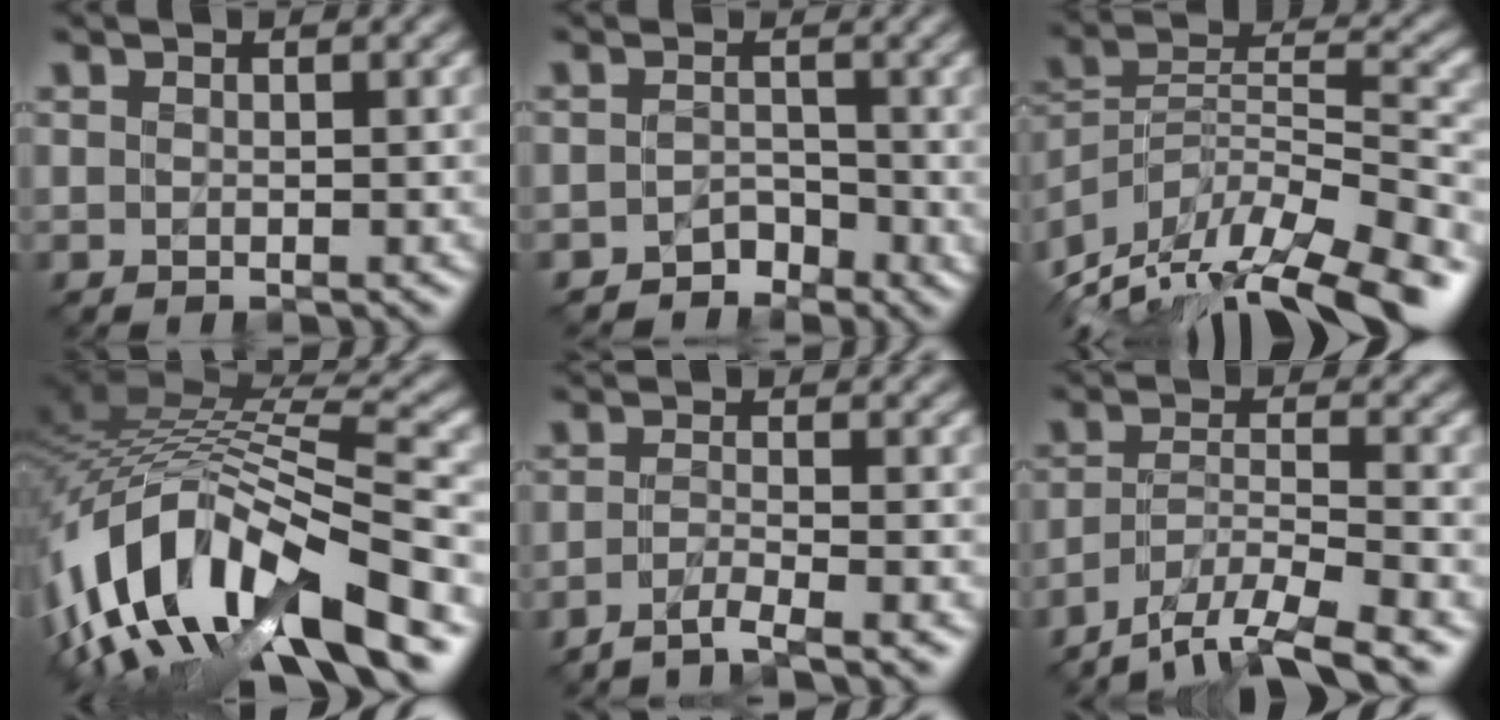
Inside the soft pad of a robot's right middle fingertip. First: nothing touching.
{"total": 1.8, "force": [-1.5, 0.9, 0.0], "torque": [0.006, 0.003, -0.026]}
{"total": 15.4, "force": [-12.3, 4.7, 7.9], "torque": [-0.133, 0.018, -0.191]}
{"total": 13.9, "force": [-7.8, 5.6, 10.1], "torque": [-0.200, 0.021, -0.143]}
{"total": 2.7, "force": [-2.1, 0.3, 1.6], "torque": [-0.020, -0.006, -0.055]}
{"total": 7.5, "force": [-6.3, 1.3, 3.8], "torque": [-0.067, -0.003, -0.113]}